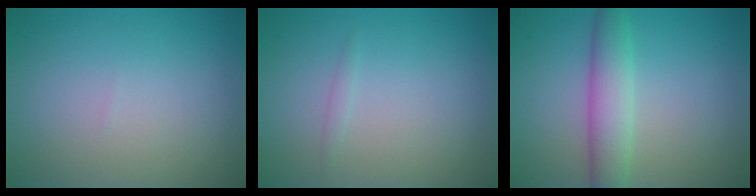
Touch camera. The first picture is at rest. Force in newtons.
{"total": 0.6, "press": 0.6, "slide": 0.0}
{"total": 3.9, "press": 3.9, "slide": 0.1}